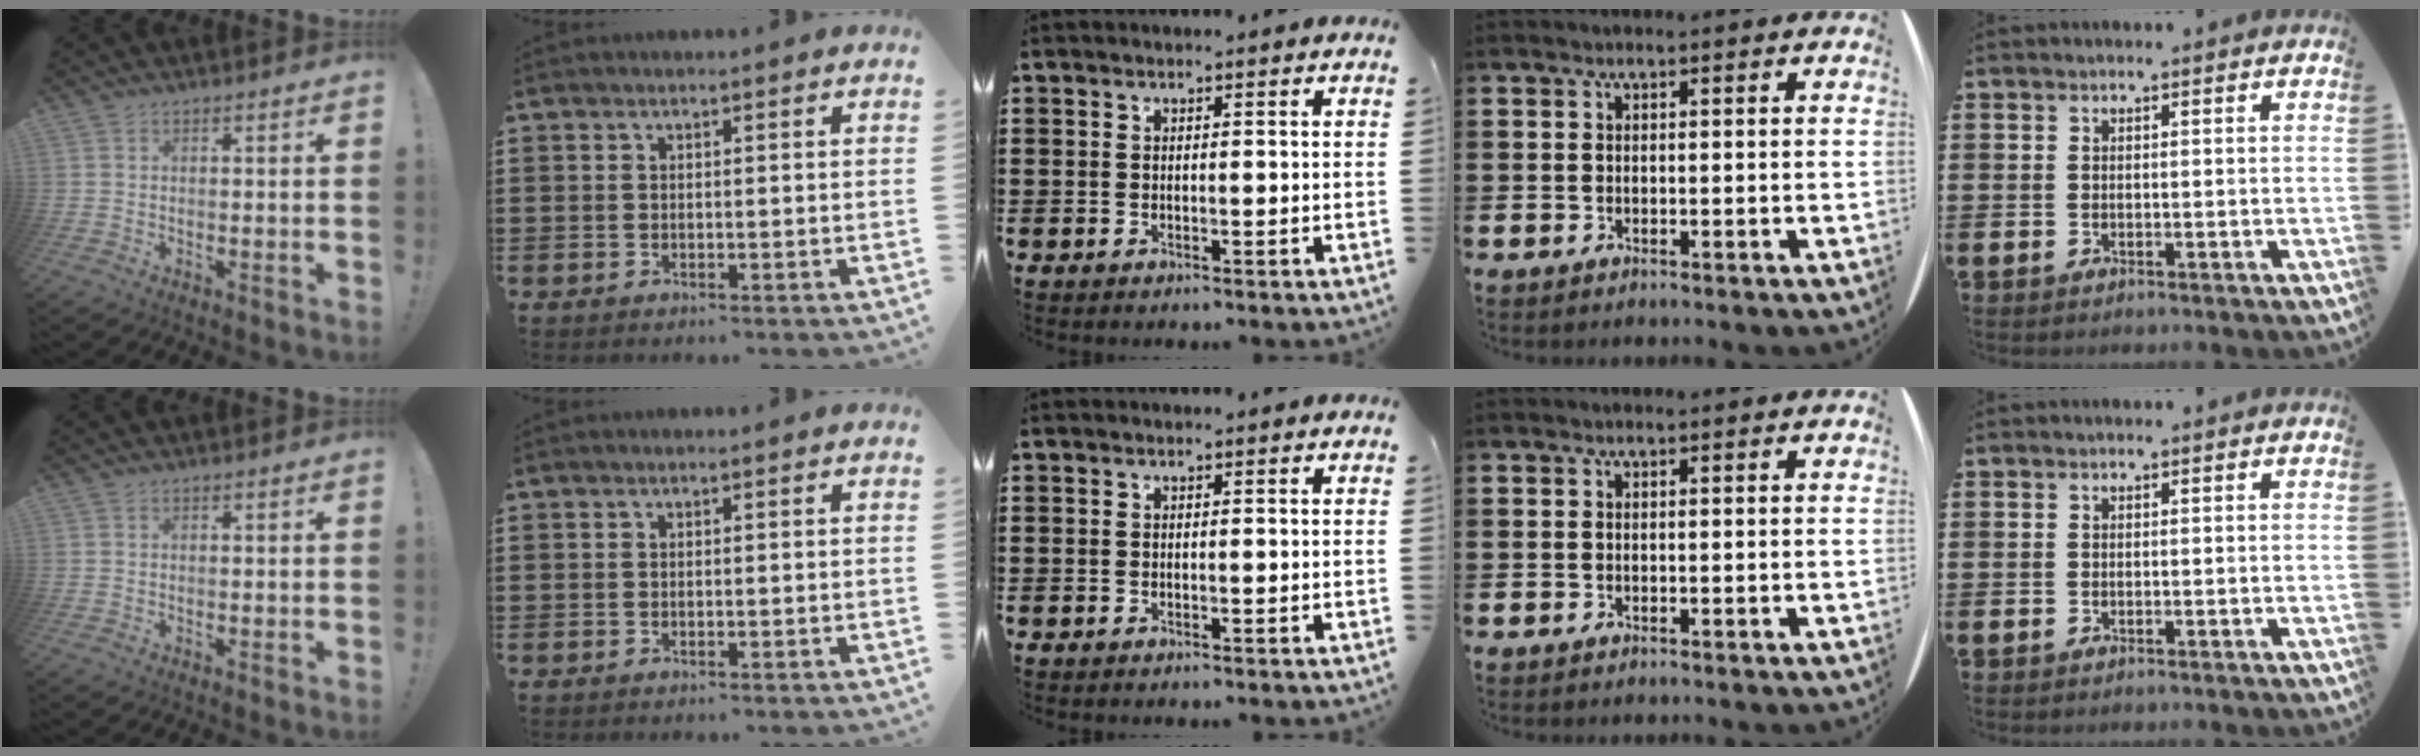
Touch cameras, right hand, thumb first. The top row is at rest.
{}